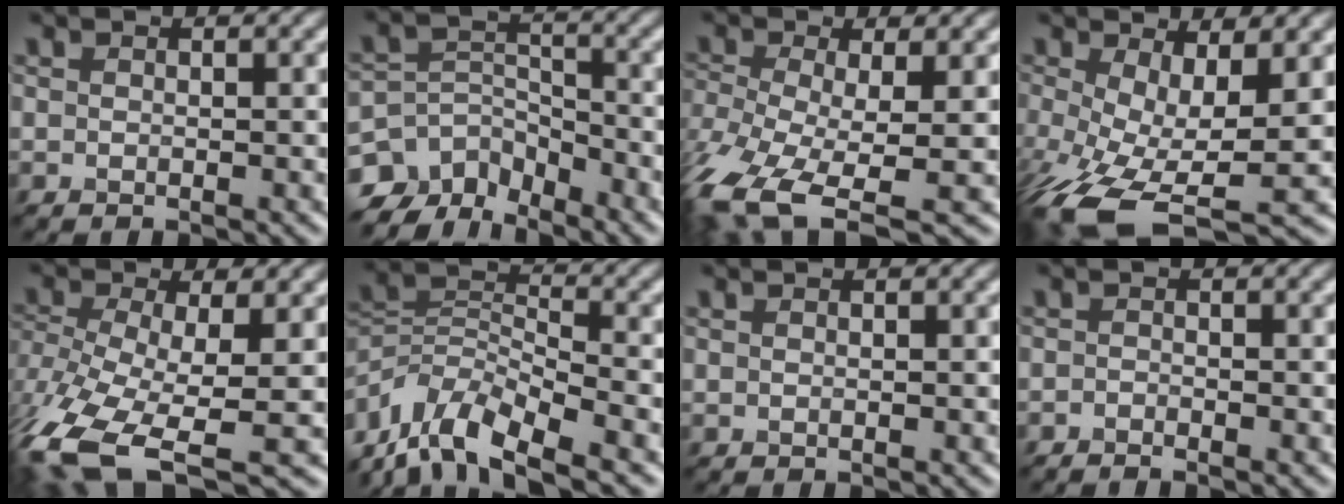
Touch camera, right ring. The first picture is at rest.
{"total": 6.6, "force": [-5.5, 3.3, 1.7], "torque": [-0.014, -0.002, -0.102]}
{"total": 10.6, "force": [-5.4, 4.7, 7.9], "torque": [-0.188, -0.031, -0.100]}
{"total": 10.0, "force": [-2.8, 4.2, 8.7], "torque": [-0.178, -0.032, -0.042]}
{"total": 12.6, "force": [-6.3, 5.4, 9.5], "torque": [-0.229, -0.031, -0.104]}
{"total": 8.4, "force": [-5.8, 3.5, 5.0], "torque": [-0.092, 0.001, -0.122]}
{"total": 0.0}
{"total": 0.9, "force": [-0.8, 0.0, 0.3], "torque": [-0.004, -0.003, -0.017]}